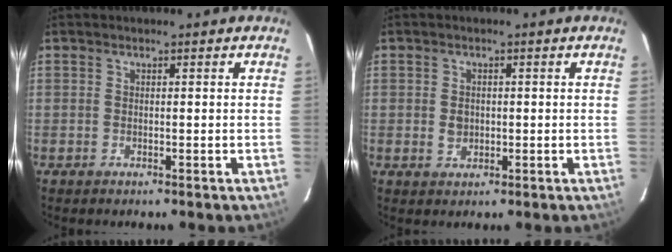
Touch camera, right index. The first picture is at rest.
{"total": 2.6, "force": [-0.2, 2.2, 1.4], "torque": [-0.025, 0.002, -0.003]}